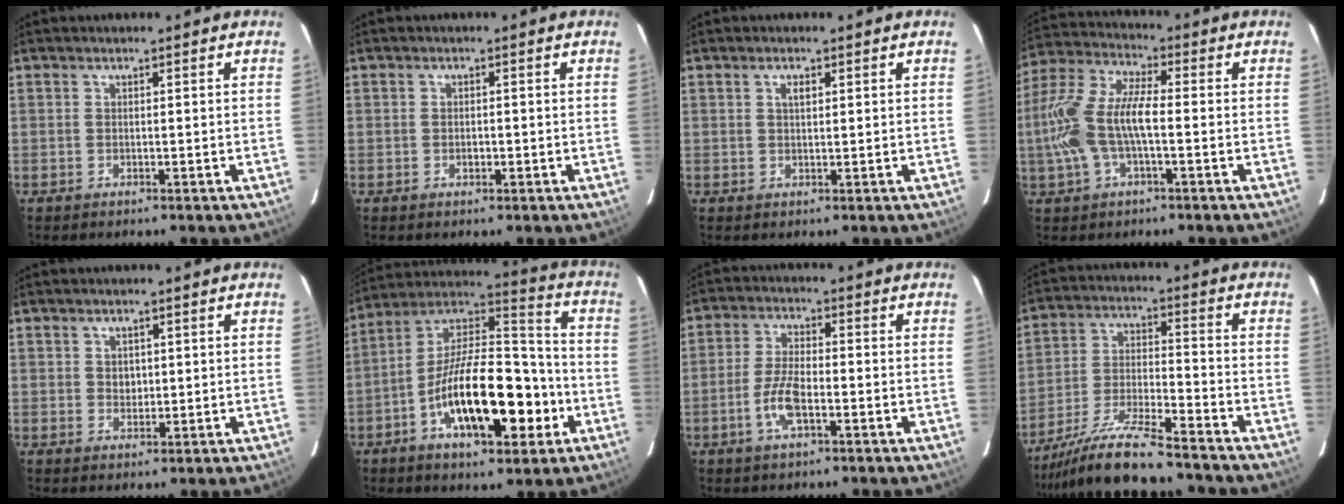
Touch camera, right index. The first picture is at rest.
{"total": 1.3, "force": [-0.3, 1.0, 0.7], "torque": [-0.012, 0.003, -0.005]}
{"total": 1.5, "force": [0.7, 0.7, 1.2], "torque": [-0.021, 0.004, 0.011]}
{"total": 13.1, "force": [-2.1, 5.0, 11.9], "torque": [-0.259, 0.009, -0.041]}
{"total": 1.9, "force": [0.6, 1.7, 0.7], "torque": [-0.007, 0.004, 0.012]}
{"total": 21.3, "force": [-7.6, 8.9, 17.8], "torque": [-0.311, 0.009, -0.126]}
{"total": 6.5, "force": [-2.5, 2.3, 5.5], "torque": [-0.119, 0.001, -0.050]}
{"total": 15.0, "force": [-13.2, 1.2, 7.0], "torque": [-0.147, -0.021, -0.231]}